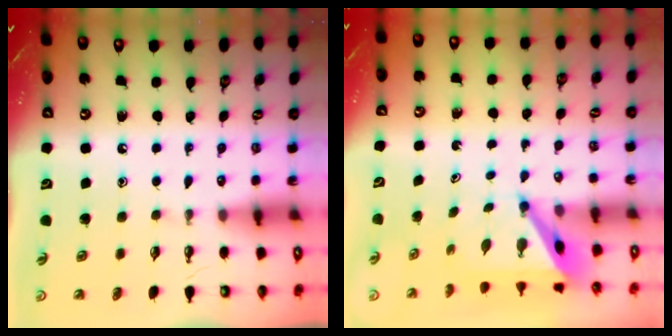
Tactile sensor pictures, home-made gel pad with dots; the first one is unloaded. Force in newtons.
{"total": 5.5, "press": 5.5, "slide": 0.5}